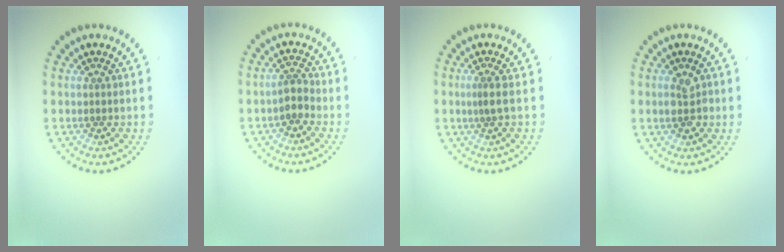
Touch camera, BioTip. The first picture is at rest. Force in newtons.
{"total": 1.8, "press": 1.5, "slide": 0.9}
{"total": 1.1, "press": 0.7, "slide": 0.9}
{"total": 2.0, "press": 2.0, "slide": 0.2}